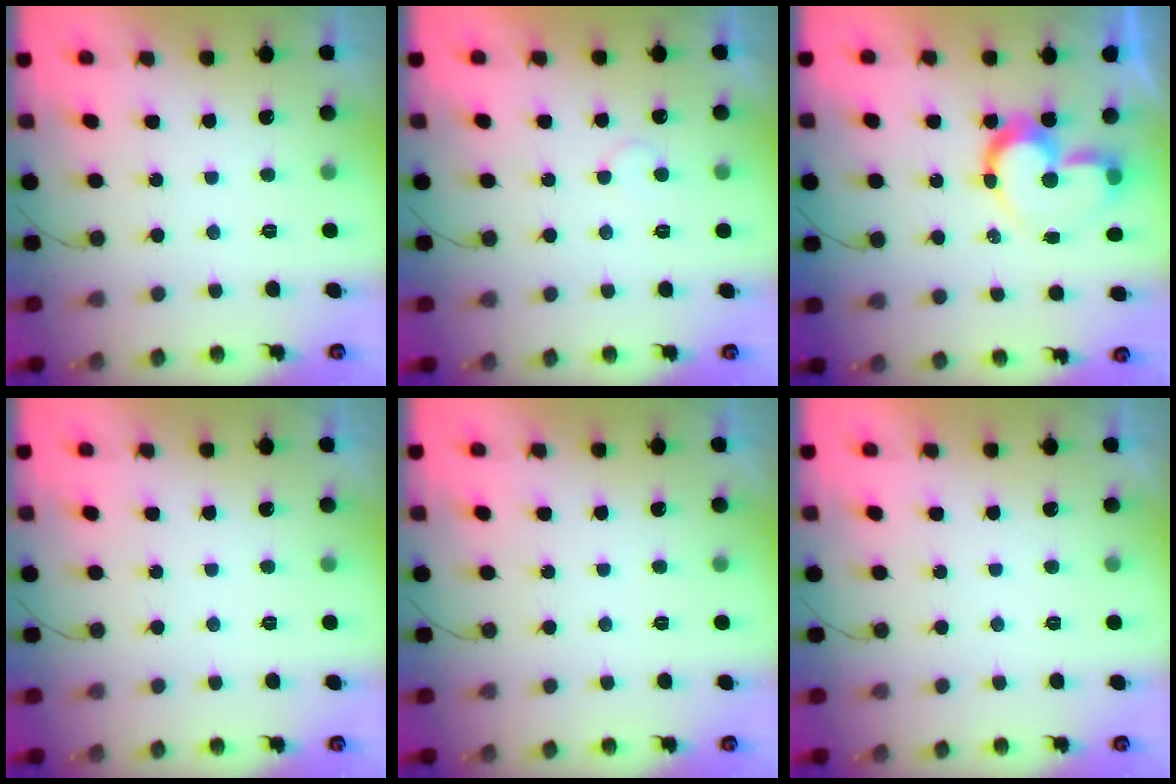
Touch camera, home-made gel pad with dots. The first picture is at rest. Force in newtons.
{"total": 3.3, "press": 3.3, "slide": 0.3}
{"total": 12.1, "press": 12.0, "slide": 1.0}
{"total": 0.0}
{"total": 0.0}
{"total": 2.0, "press": 2.0, "slide": 0.1}